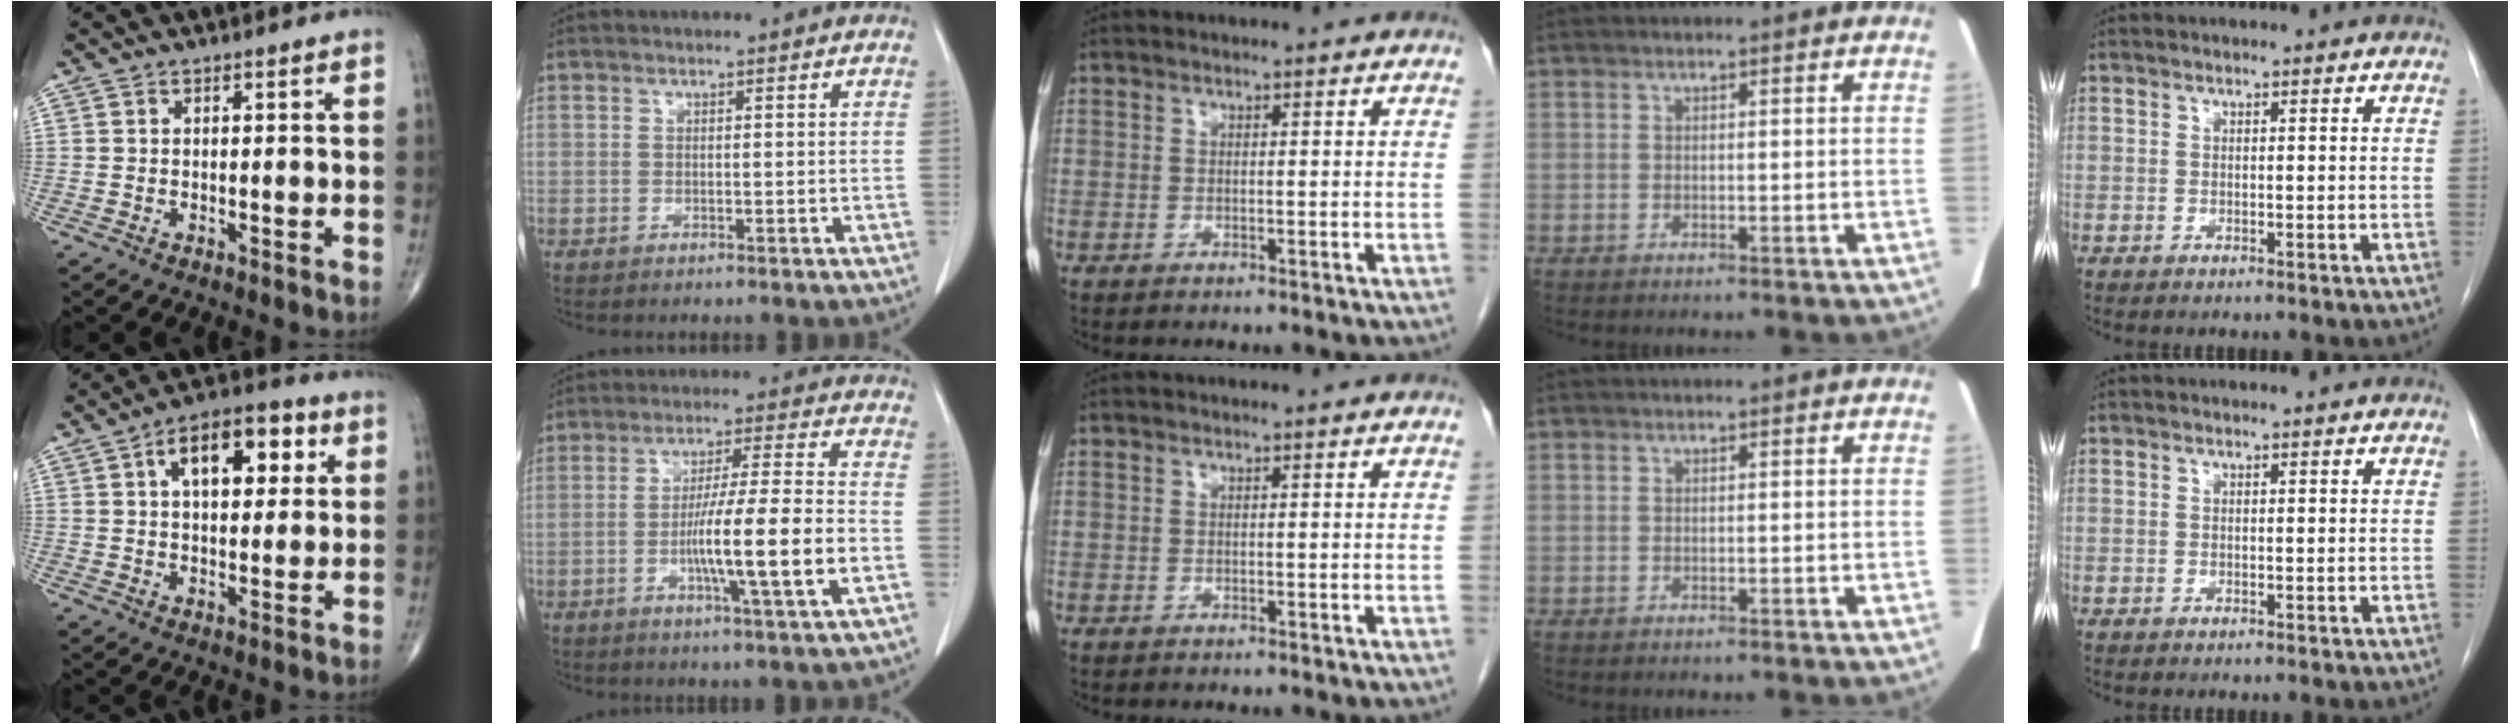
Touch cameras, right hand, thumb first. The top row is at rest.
{"thumb": {"total": 13.3, "force": [4.2, 7.0, 10.5], "torque": [-0.126, 0.012, 0.061]}, "index": {"total": 12.5, "force": [-3.2, -0.4, 12.1], "torque": [-0.210, -0.004, -0.059]}}